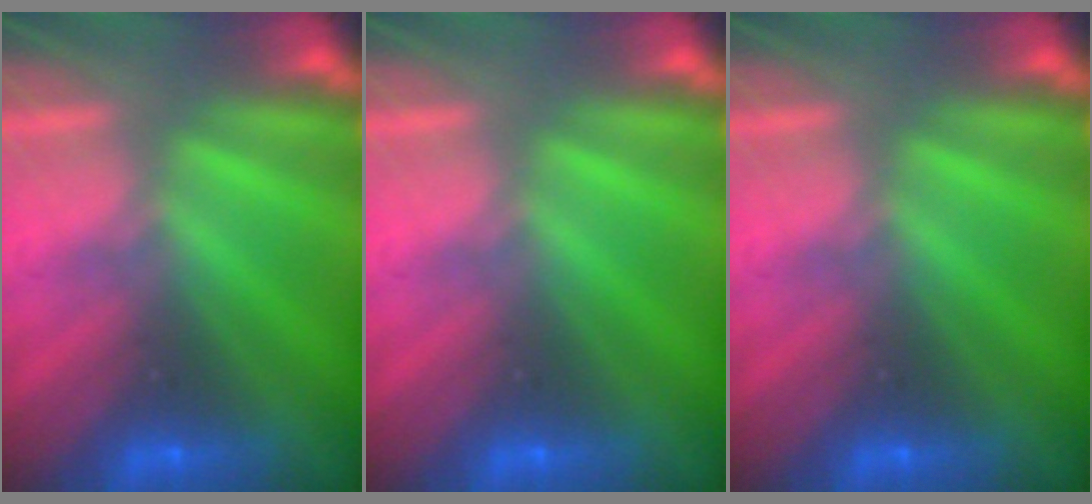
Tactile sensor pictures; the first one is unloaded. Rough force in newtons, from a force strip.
{"total": 0.0}
{"total": 0.0}